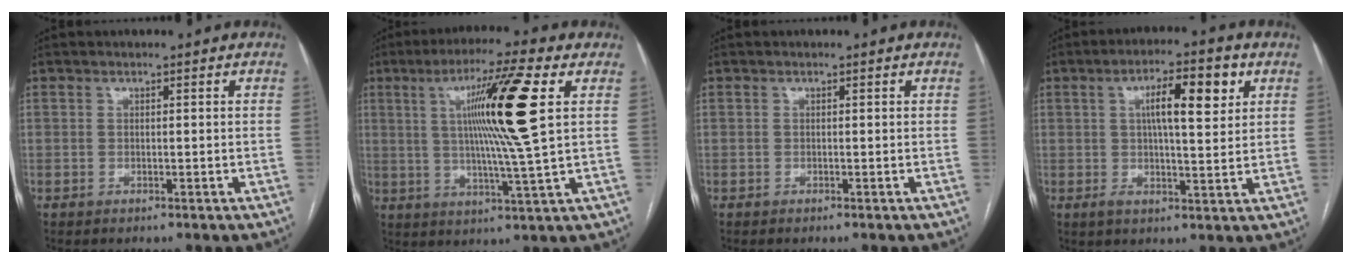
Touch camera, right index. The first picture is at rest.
{"total": 14.1, "force": [3.5, -1.5, 13.6], "torque": [-0.236, 0.000, 0.057]}
{"total": 0.0}
{"total": 9.2, "force": [2.9, 2.0, 8.5], "torque": [-0.141, 0.019, 0.047]}